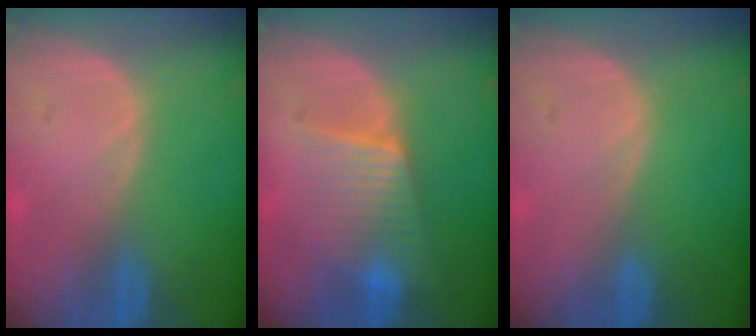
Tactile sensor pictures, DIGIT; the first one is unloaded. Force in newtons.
{"total": 6.3, "press": 6.3, "slide": 0.8}
{"total": 0.0}